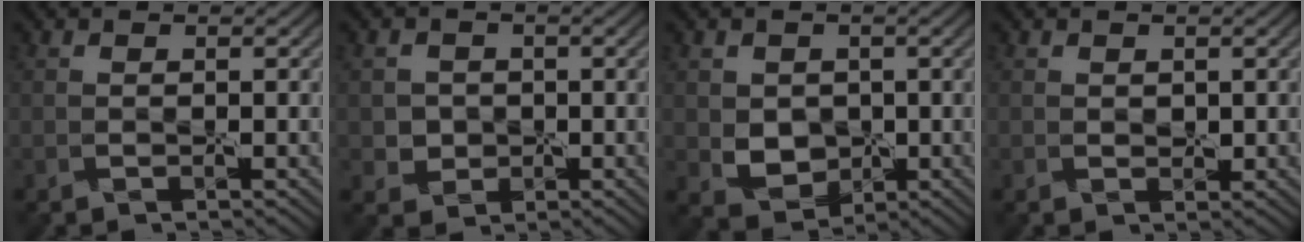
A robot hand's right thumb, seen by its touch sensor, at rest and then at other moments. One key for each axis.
{"total": 2.1, "fx": 0.1, "fy": 2.0, "fz": -0.3, "tx": 0.014, "ty": 0.000, "tz": -0.005}
{"total": 2.9, "fx": 0.4, "fy": 2.7, "fz": 1.0, "tx": -0.026, "ty": -0.006, "tz": 0.007}
{"total": 0.7, "fx": 0.3, "fy": 0.6, "fz": 0.3, "tx": -0.001, "ty": 0.001, "tz": 0.008}